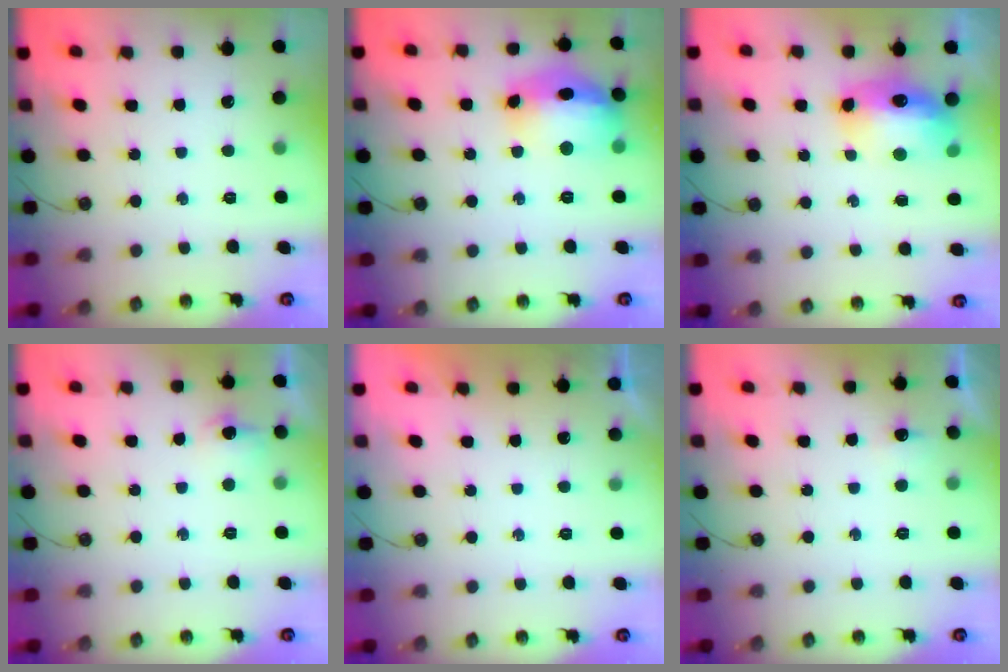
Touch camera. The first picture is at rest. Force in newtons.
{"total": 19.3, "press": 18.5, "slide": 5.4}
{"total": 13.6, "press": 13.5, "slide": 1.3}
{"total": 6.4, "press": 6.4, "slide": 0.4}
{"total": 0.0}
{"total": 12.5, "press": 4.7, "slide": 11.6}